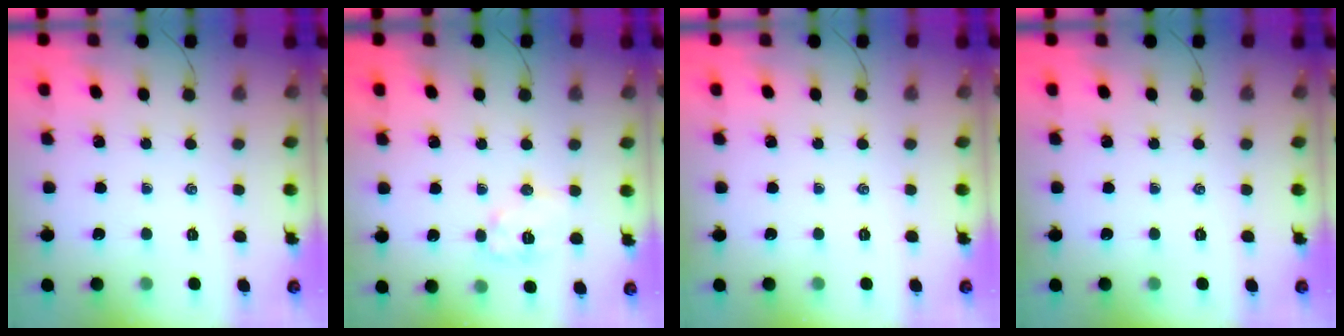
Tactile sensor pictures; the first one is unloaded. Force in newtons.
{"total": 9.0, "press": 9.0, "slide": 0.2}
{"total": 0.0}
{"total": 0.0}